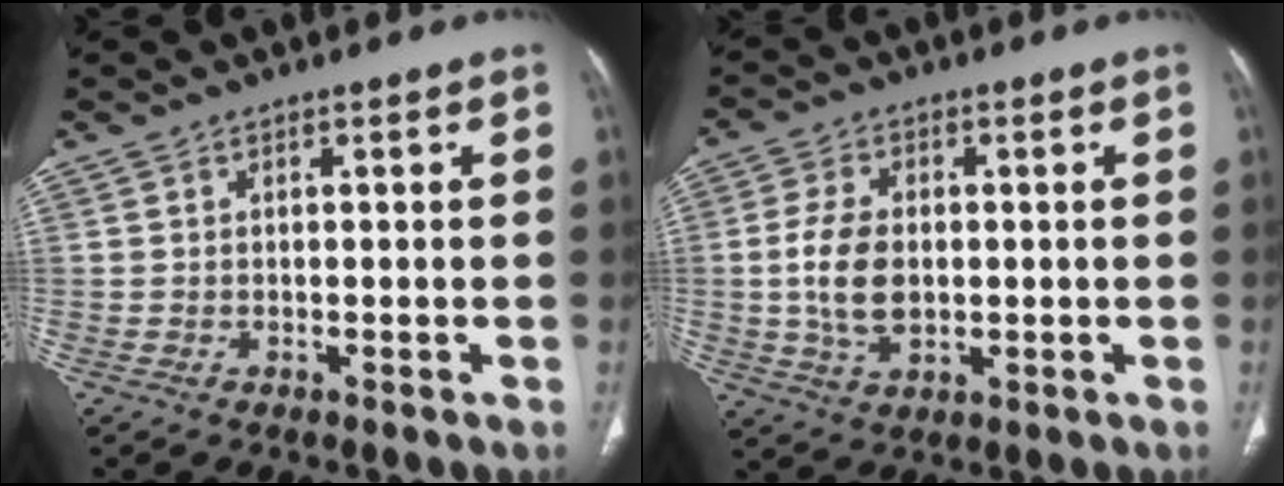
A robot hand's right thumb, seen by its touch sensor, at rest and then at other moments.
{"total": 9.2, "force": [-0.1, 5.9, 7.1], "torque": [-0.137, 0.001, 0.001]}